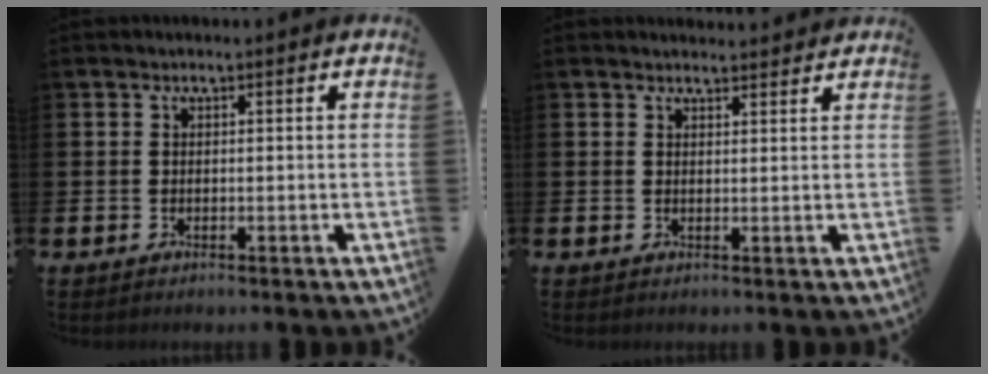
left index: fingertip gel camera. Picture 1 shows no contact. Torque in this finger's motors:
{"motor_torque": [0.78, -1.35, 0.02, 0.00]}